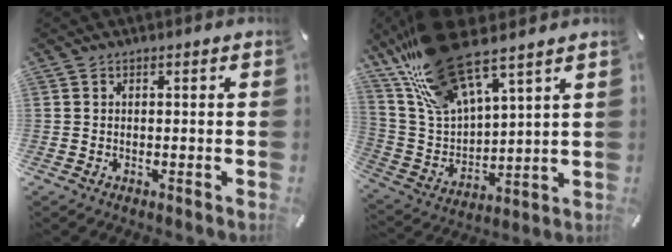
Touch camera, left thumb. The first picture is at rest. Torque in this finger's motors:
{"motor_torque": [3.86, 1.15, 1.33, -1.44, 0.76]}